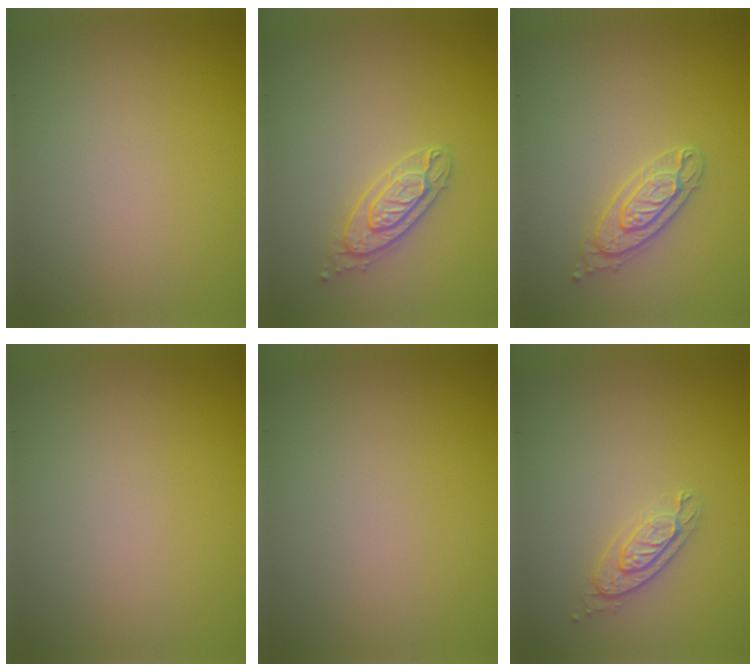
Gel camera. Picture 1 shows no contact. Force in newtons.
{"total": 2.5, "press": 2.4, "slide": 0.2}
{"total": 2.5, "press": 2.4, "slide": 0.2}
{"total": 0.0}
{"total": 0.0}
{"total": 2.1, "press": 1.9, "slide": 0.8}